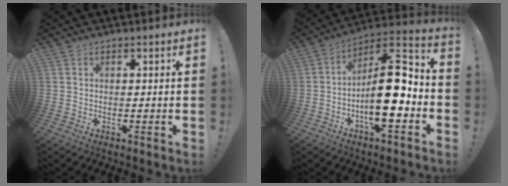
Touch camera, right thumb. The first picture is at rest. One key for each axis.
{"total": 18.7, "fx": -3.9, "fy": 6.8, "fz": 17.0, "tx": -0.271, "ty": 0.021, "tz": -0.060}